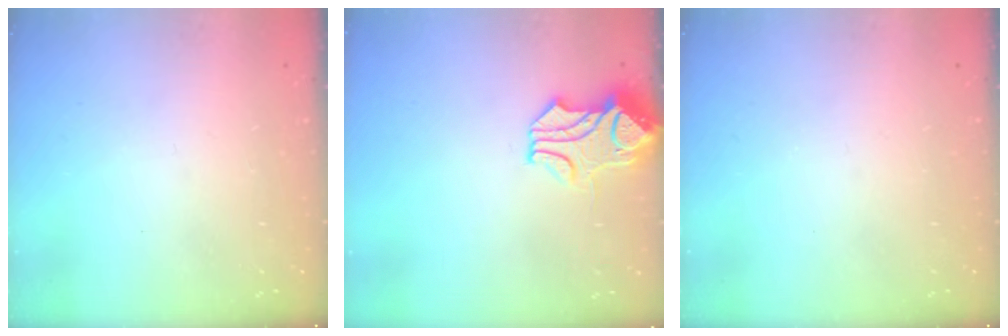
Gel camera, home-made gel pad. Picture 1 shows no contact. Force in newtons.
{"total": 1.5, "press": 0.8, "slide": 1.3}
{"total": 0.0}